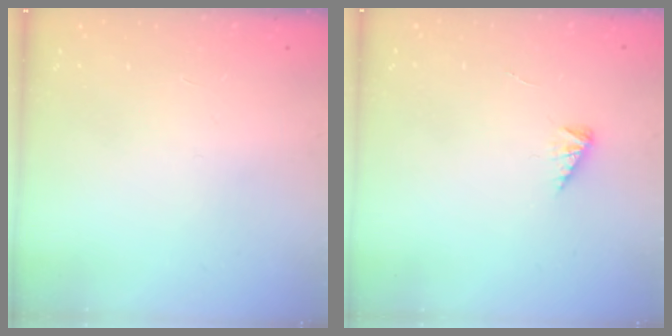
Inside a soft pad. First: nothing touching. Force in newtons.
{"total": 2.3, "press": 2.3, "slide": 0.4}